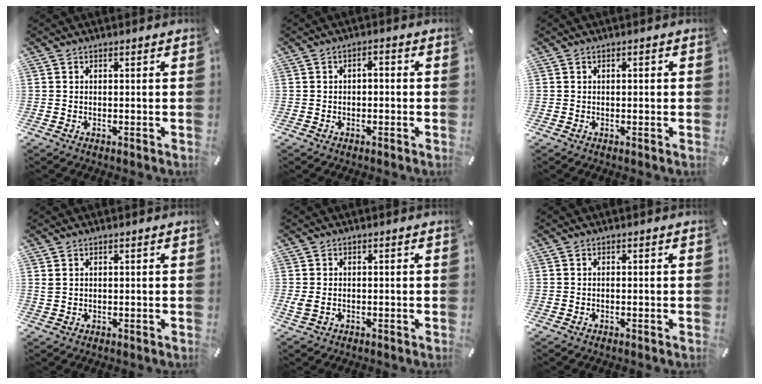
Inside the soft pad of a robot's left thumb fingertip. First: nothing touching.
{"total": 1.8, "force": [-0.9, 1.0, 1.2], "torque": [-0.023, 0.007, -0.020]}
{"total": 0.7, "force": [-0.1, 0.4, 0.5], "torque": [-0.007, 0.002, -0.003]}
{"total": 1.3, "force": [0.8, 1.0, 0.3], "torque": [-0.010, 0.001, 0.015]}
{"total": 2.1, "force": [-0.2, 1.6, 1.4], "torque": [-0.035, -0.001, -0.003]}
{"total": 0.0}